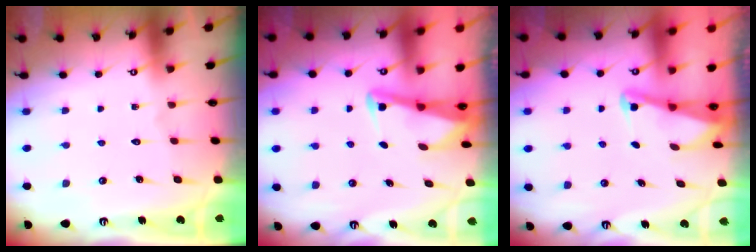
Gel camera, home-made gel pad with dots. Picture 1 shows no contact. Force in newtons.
{"total": 2.9, "press": 2.8, "slide": 0.4}
{"total": 2.0, "press": 2.0, "slide": 0.3}